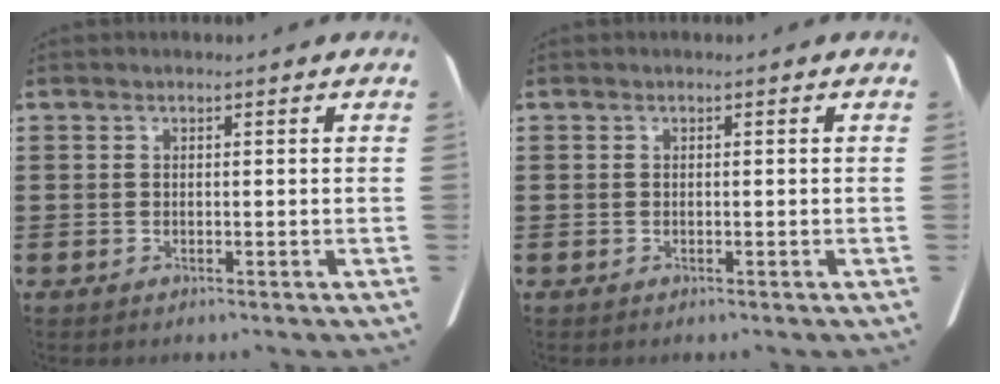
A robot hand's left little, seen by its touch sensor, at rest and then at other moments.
{"total": 0.0}